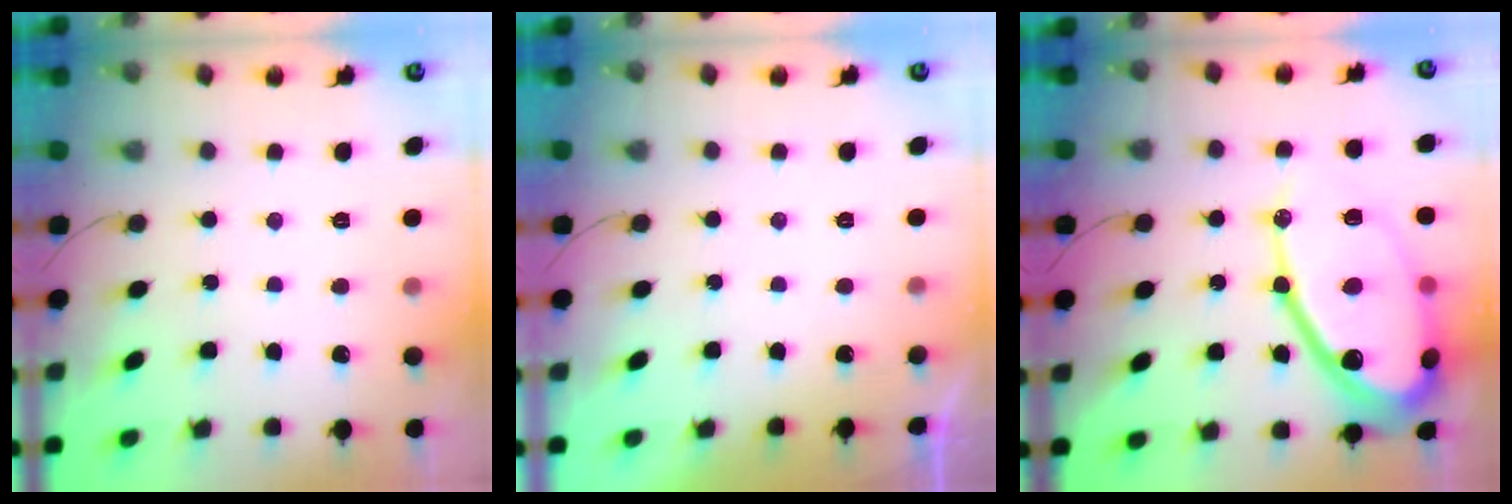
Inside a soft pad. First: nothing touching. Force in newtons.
{"total": 0.8, "press": 0.8, "slide": 0.1}
{"total": 25.8, "press": 25.7, "slide": 2.5}